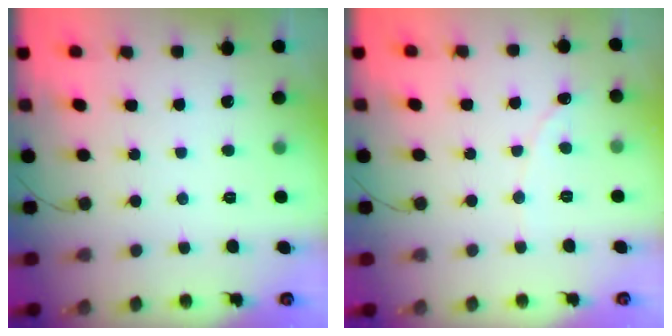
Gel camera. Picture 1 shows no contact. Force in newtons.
{"total": 0.7, "press": 0.7, "slide": 0.0}